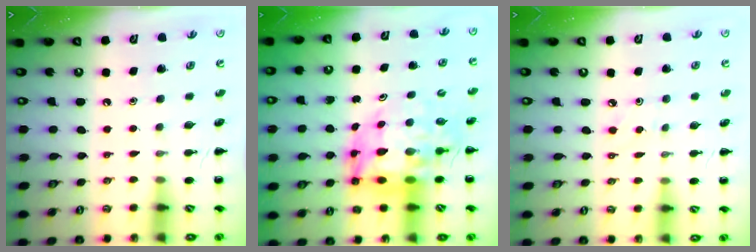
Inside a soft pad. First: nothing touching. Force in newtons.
{"total": 13.8, "press": 13.2, "slide": 4.1}
{"total": 2.5, "press": 2.3, "slide": 0.9}